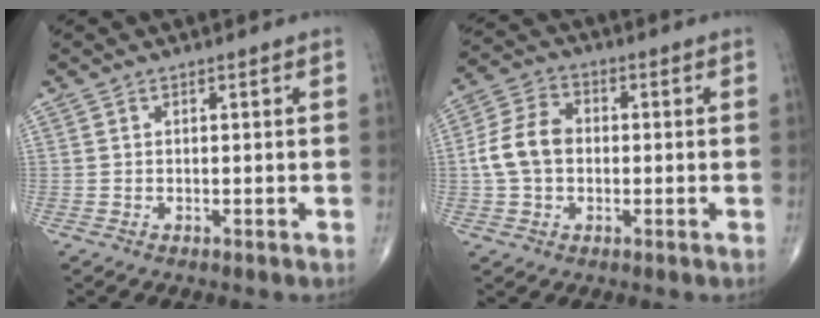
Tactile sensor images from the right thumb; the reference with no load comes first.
{"total": 8.6, "force": [-0.3, 6.4, 5.8], "torque": [-0.110, 0.024, -0.014]}